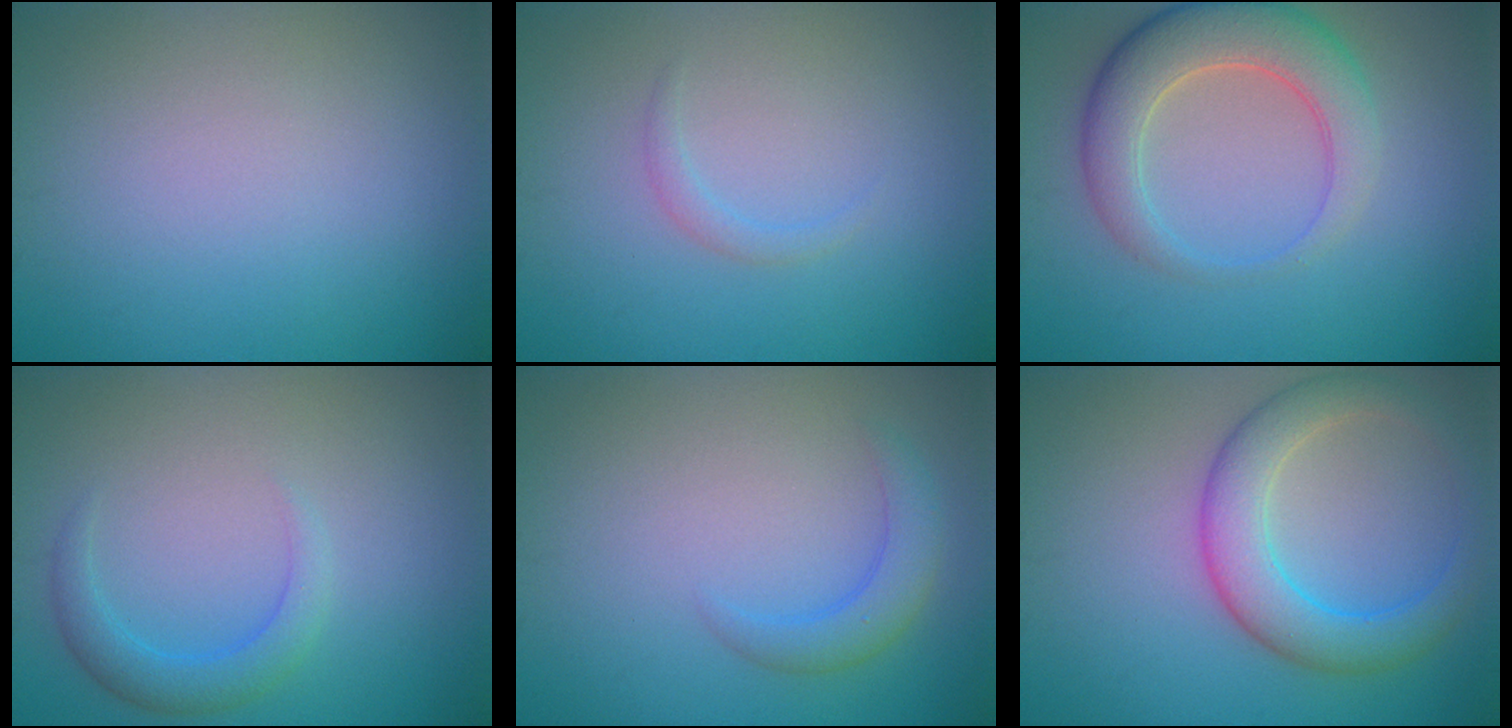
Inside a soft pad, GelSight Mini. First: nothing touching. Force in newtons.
{"total": 0.9, "press": 0.9, "slide": 0.1}
{"total": 5.7, "press": 5.7, "slide": 0.3}
{"total": 2.5, "press": 2.5, "slide": 0.1}
{"total": 2.4, "press": 2.4, "slide": 0.1}
{"total": 5.1, "press": 5.1, "slide": 0.1}